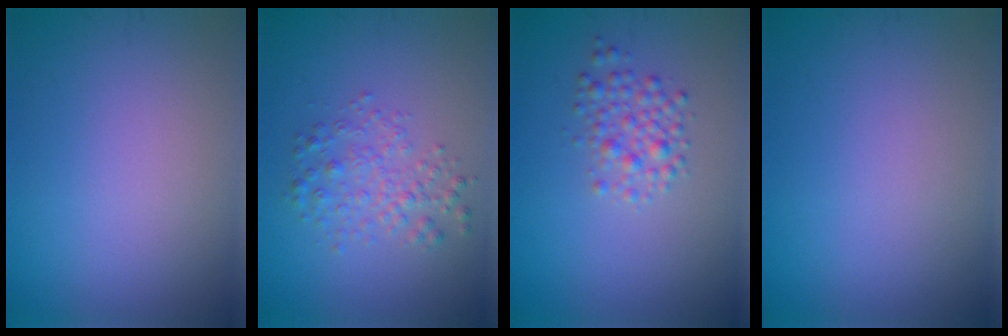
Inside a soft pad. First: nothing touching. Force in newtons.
{"total": 2.5, "press": 2.5, "slide": 0.1}
{"total": 2.3, "press": 2.3, "slide": 0.1}
{"total": 0.0}